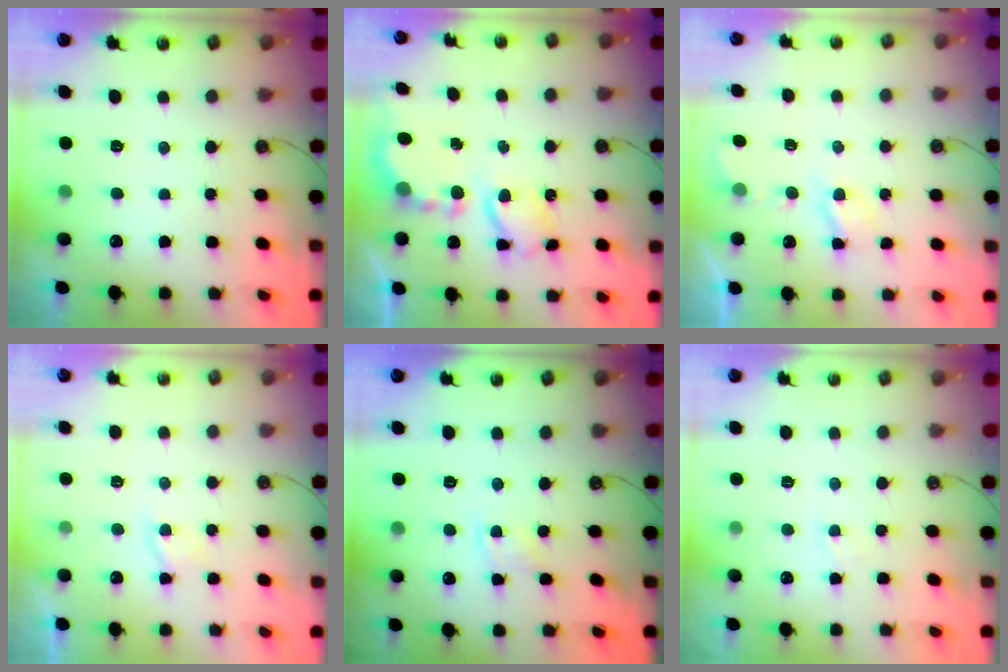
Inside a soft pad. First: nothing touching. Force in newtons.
{"total": 7.0, "press": 7.0, "slide": 0.3}
{"total": 3.3, "press": 3.3, "slide": 0.7}
{"total": 2.8, "press": 2.8, "slide": 0.4}
{"total": 5.7, "press": 5.7, "slide": 0.6}
{"total": 2.7, "press": 2.7, "slide": 0.4}